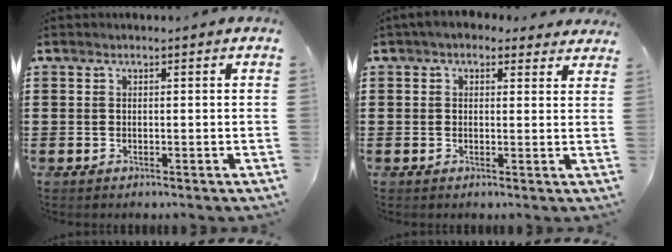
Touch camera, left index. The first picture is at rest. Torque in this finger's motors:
{"motor_torque": [2.14, 0.00, 0.31, -0.04]}